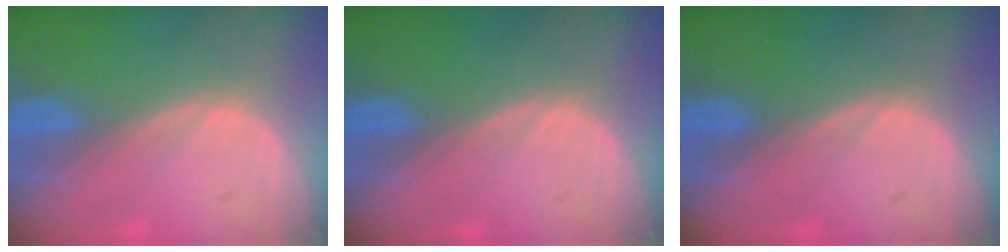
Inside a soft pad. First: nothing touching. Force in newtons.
{"total": 0.0}
{"total": 0.0}